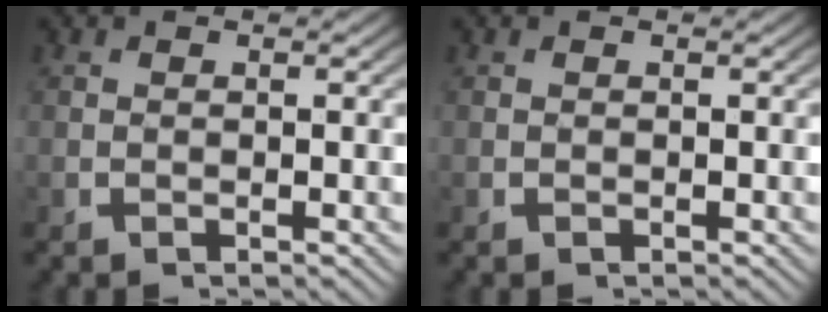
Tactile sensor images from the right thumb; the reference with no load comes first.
{"total": 0.0}